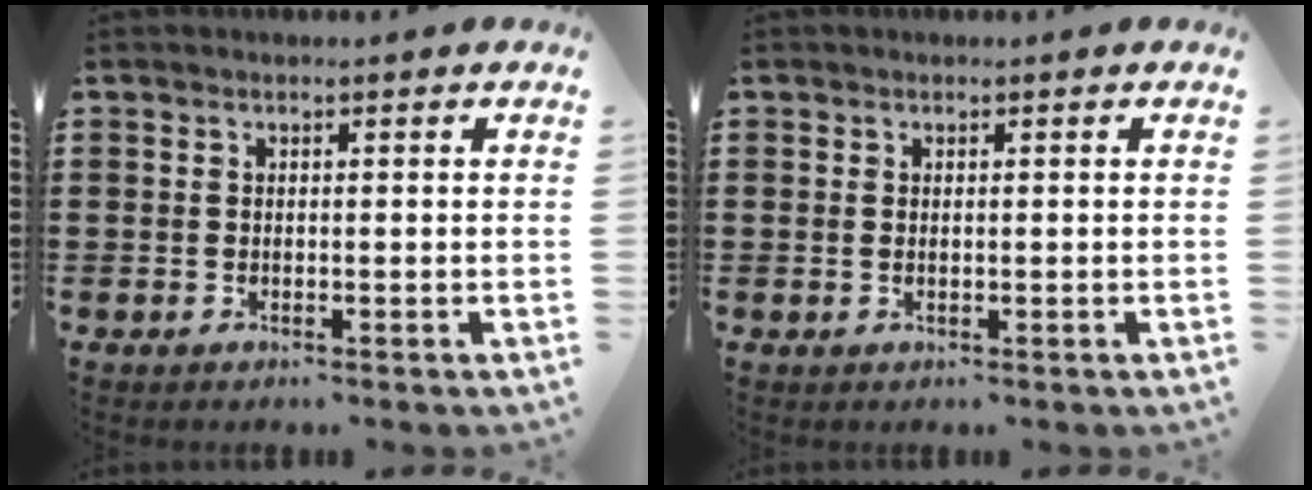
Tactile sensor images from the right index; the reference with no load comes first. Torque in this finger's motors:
{"motor_torque": [-0.58, 1.12, 0.02, -0.01]}